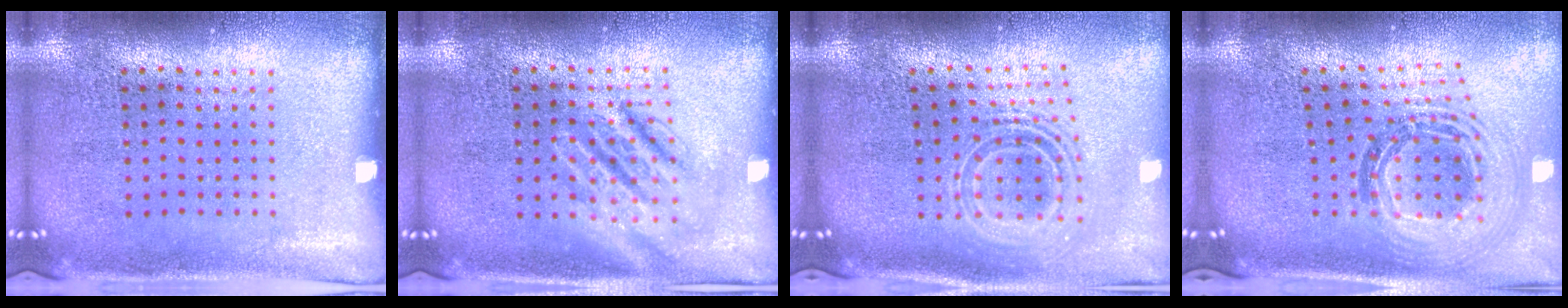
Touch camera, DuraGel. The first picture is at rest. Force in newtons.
{"total": 2.7, "press": 2.7, "slide": 0.4}
{"total": 2.2, "press": 1.6, "slide": 1.5}
{"total": 1.4, "press": 1.2, "slide": 0.7}